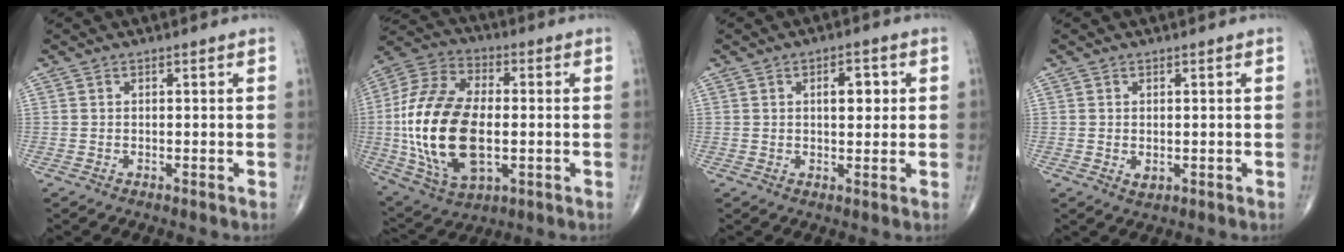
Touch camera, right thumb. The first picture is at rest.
{"total": 23.9, "force": [-1.8, 13.2, 19.8], "torque": [-0.408, 0.002, -0.024]}
{"total": 4.8, "force": [1.1, 2.4, 3.9], "torque": [-0.041, -0.002, 0.013]}
{"total": 1.6, "force": [-0.1, 1.0, 1.2], "torque": [-0.018, -0.004, 0.002]}